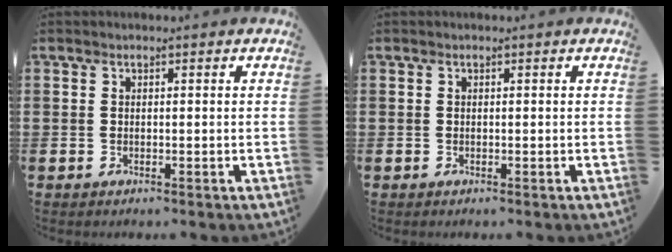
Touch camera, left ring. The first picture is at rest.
{"total": 0.0}